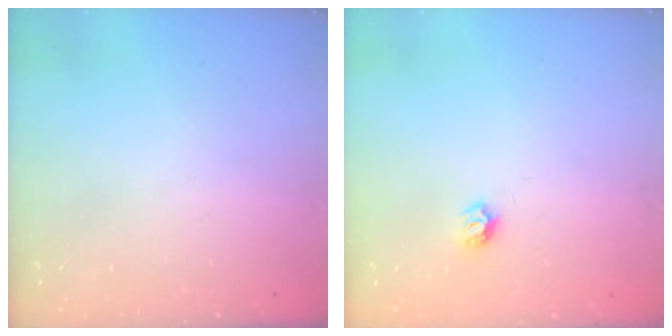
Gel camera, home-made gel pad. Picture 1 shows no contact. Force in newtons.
{"total": 5.5, "press": 5.4, "slide": 0.6}